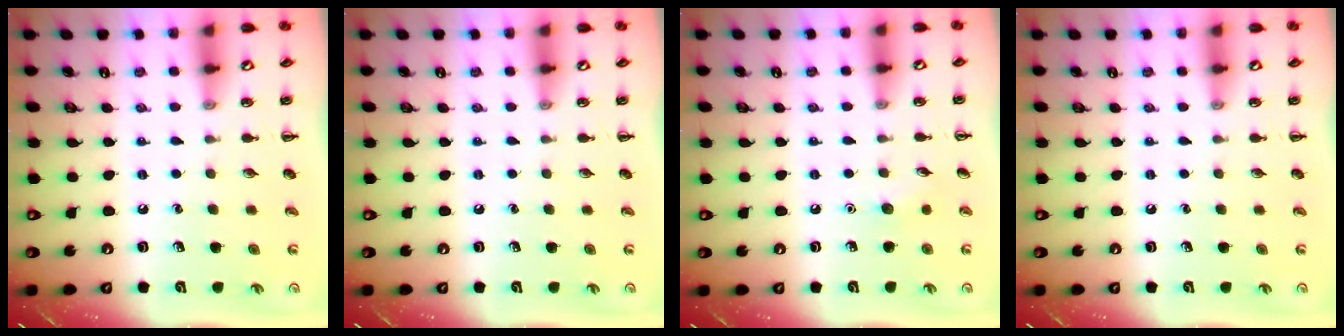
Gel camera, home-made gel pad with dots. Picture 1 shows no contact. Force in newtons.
{"total": 0.0}
{"total": 5.0, "press": 4.9, "slide": 1.4}
{"total": 0.0}